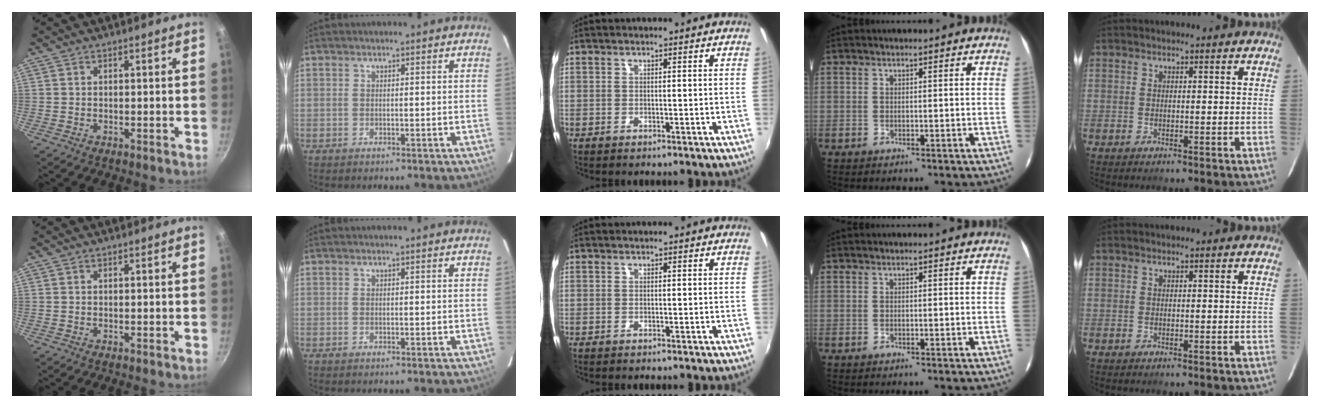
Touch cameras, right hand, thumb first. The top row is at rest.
{}